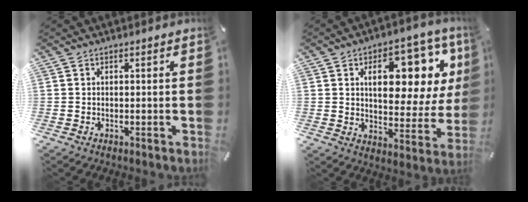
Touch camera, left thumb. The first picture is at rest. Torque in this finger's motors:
{"motor_torque": [2.50, 2.50, 1.49, -1.28, 0.17]}